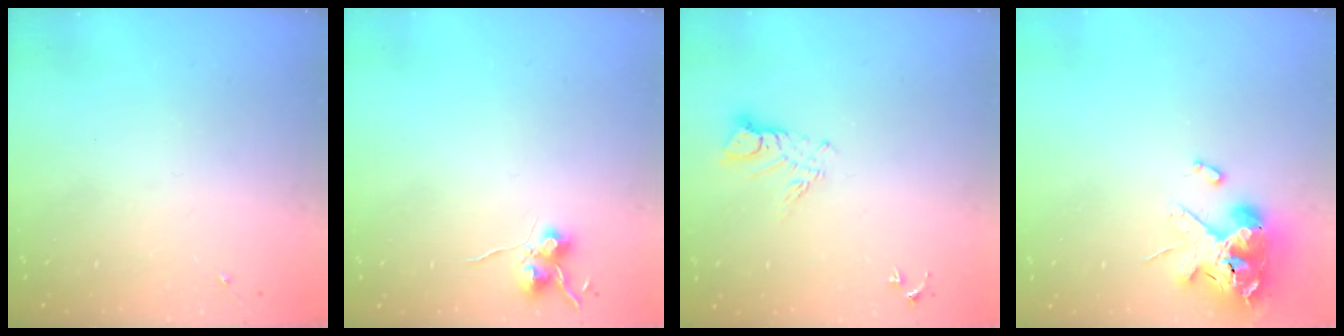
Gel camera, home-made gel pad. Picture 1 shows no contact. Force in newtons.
{"total": 6.9, "press": 6.9, "slide": 0.6}
{"total": 7.7, "press": 7.7, "slide": 0.7}
{"total": 14.4, "press": 14.3, "slide": 2.2}